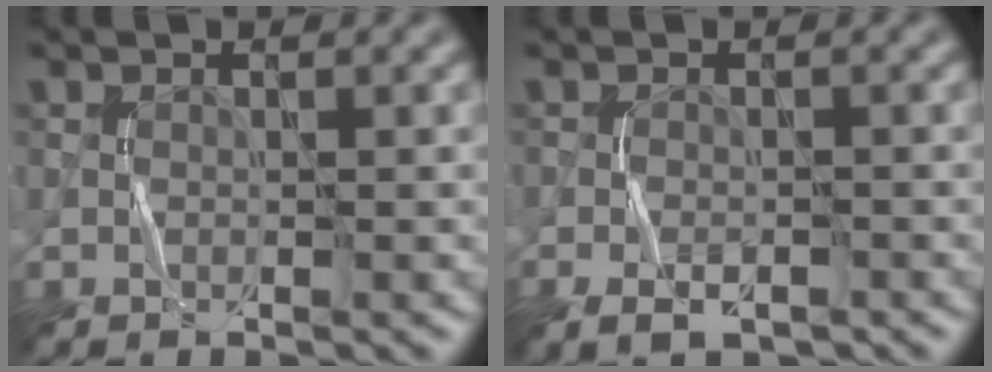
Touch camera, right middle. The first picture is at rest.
{"total": 3.0, "force": [-1.8, 1.5, 1.9], "torque": [-0.033, -0.005, -0.031]}